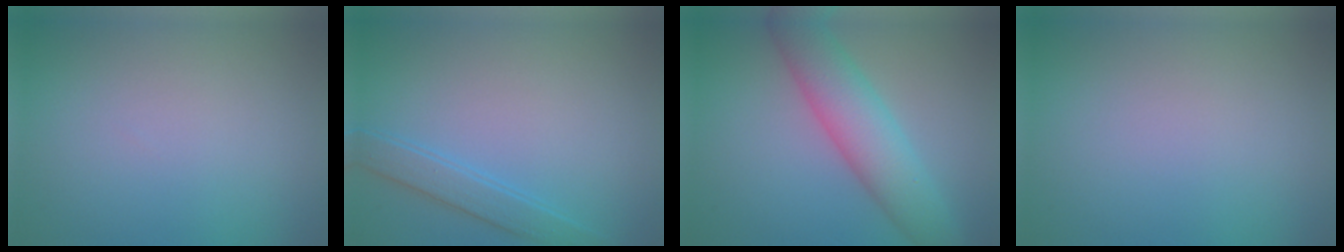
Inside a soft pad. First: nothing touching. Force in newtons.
{"total": 2.2, "press": 2.2, "slide": 0.2}
{"total": 6.2, "press": 6.2, "slide": 0.2}
{"total": 0.0}